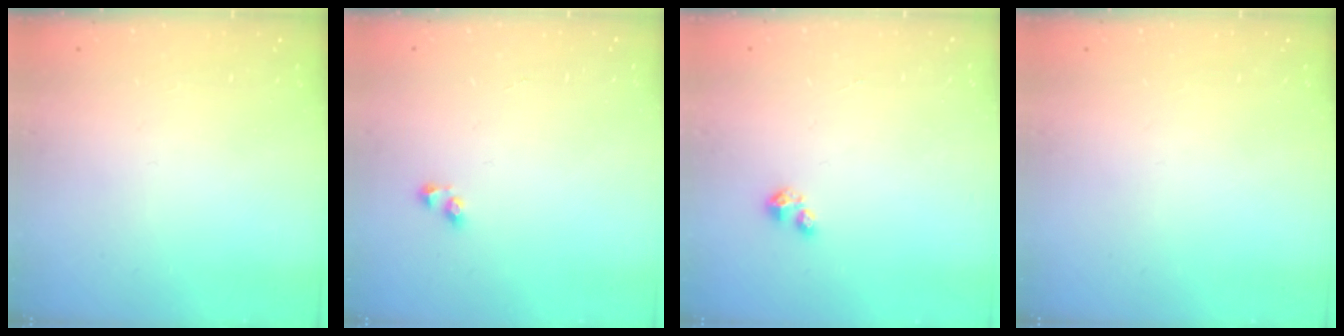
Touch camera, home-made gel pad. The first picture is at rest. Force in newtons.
{"total": 2.7, "press": 2.6, "slide": 0.6}
{"total": 2.7, "press": 2.7, "slide": 0.4}
{"total": 0.0}